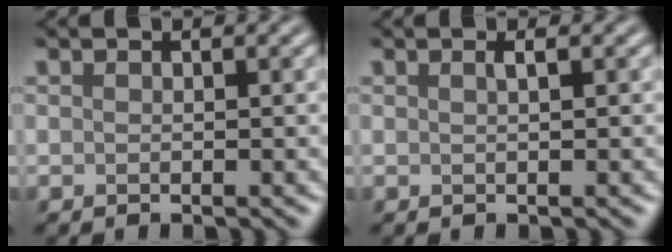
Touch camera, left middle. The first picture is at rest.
{"total": 0.9, "force": [0.3, 0.3, 0.8], "torque": [-0.008, 0.004, 0.003]}